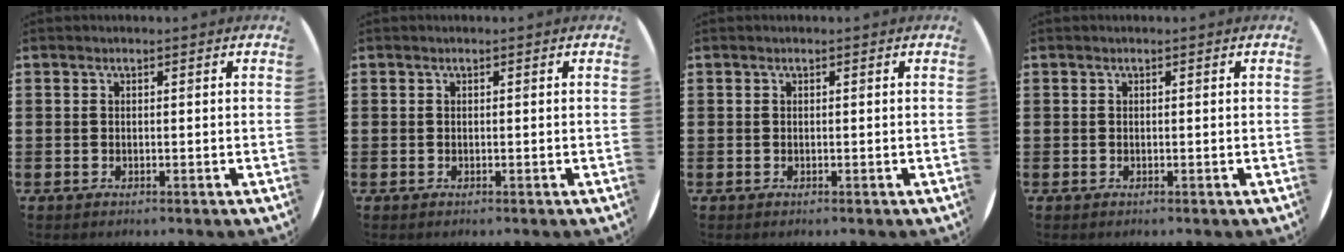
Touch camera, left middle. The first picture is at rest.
{"total": 0.0}
{"total": 0.0}
{"total": 0.0}